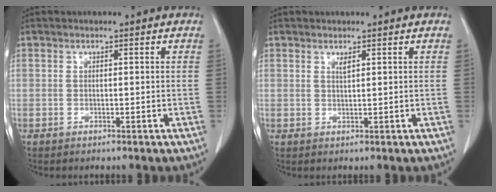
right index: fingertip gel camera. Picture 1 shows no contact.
{"total": 0.8, "force": [0.6, 0.0, 0.6], "torque": [-0.013, -0.004, 0.013]}